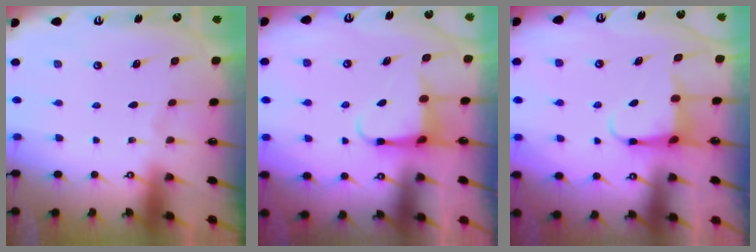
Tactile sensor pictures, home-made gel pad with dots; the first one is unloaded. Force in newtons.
{"total": 4.4, "press": 4.3, "slide": 0.3}
{"total": 4.4, "press": 4.4, "slide": 0.2}